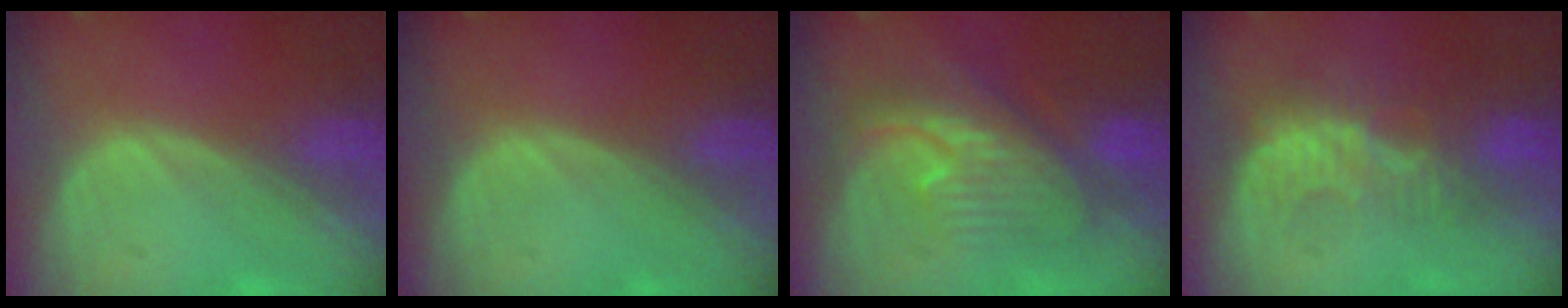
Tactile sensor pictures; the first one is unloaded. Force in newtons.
{"total": 0.0}
{"total": 8.2, "press": 8.2, "slide": 0.6}
{"total": 6.2, "press": 6.0, "slide": 1.7}